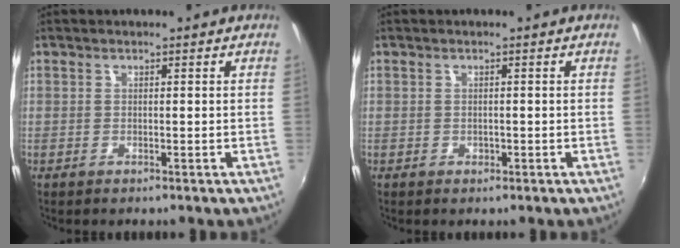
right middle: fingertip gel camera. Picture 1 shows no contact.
{"total": 0.6, "force": [-0.2, 0.6, 0.1], "torque": [0.000, -0.003, -0.002]}